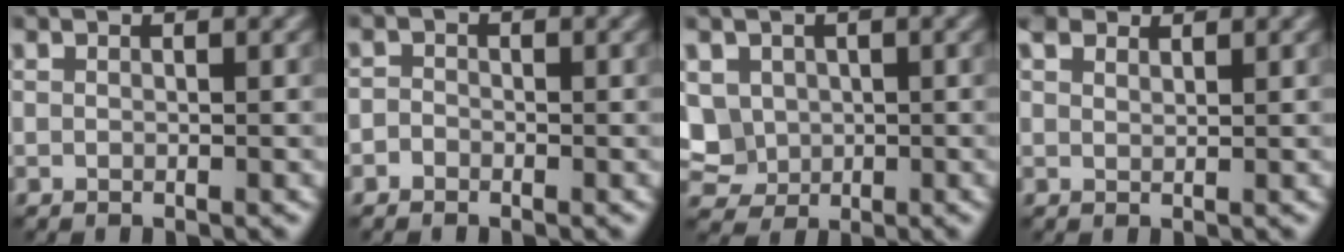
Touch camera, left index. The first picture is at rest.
{"total": 1.1, "force": [-0.8, 0.7, 0.1], "torque": [0.005, -0.004, -0.023]}
{"total": 4.2, "force": [0.5, 3.7, 1.9], "torque": [-0.048, 0.003, 0.008]}
{"total": 2.3, "force": [1.9, 0.9, 0.9], "torque": [-0.025, 0.008, 0.032]}